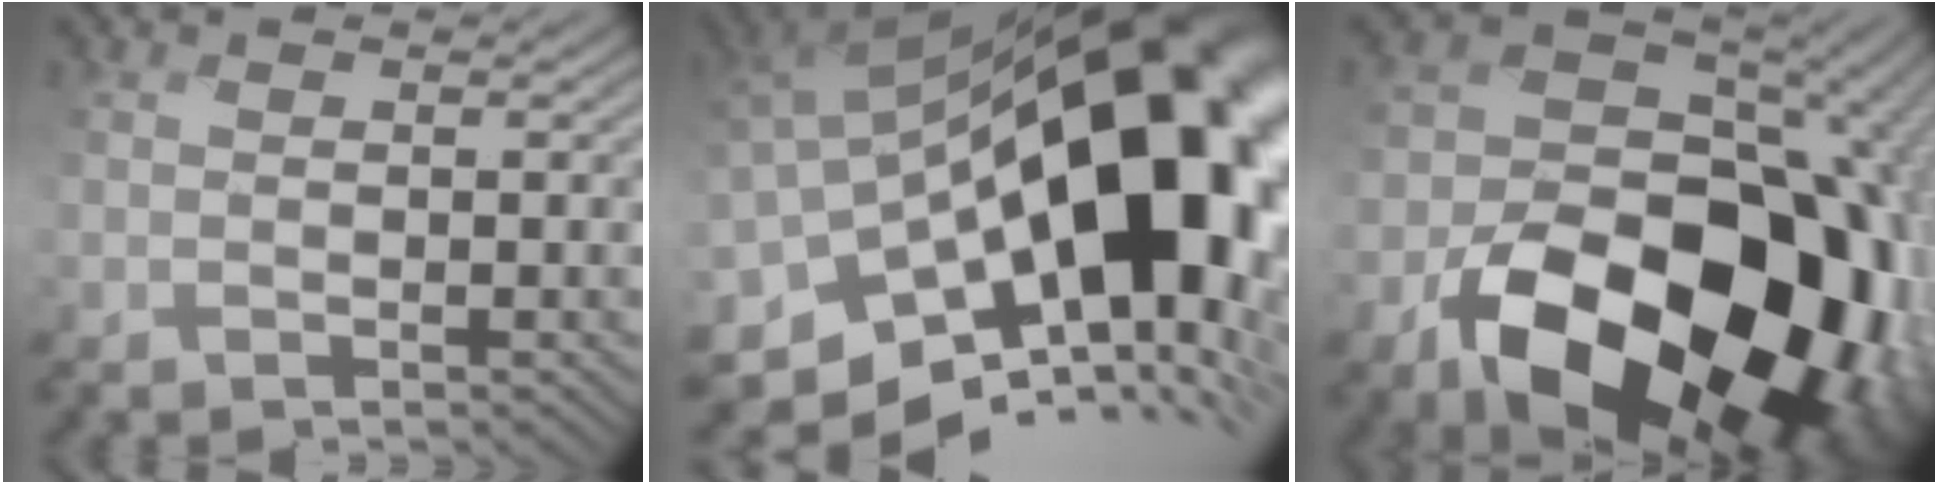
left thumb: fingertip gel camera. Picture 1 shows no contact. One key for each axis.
{"total": 21.5, "fx": -3.7, "fy": 12.1, "fz": 17.4, "tx": -0.283, "ty": -0.046, "tz": -0.042}
{"total": 22.5, "fx": -8.3, "fy": 16.0, "fz": 13.6, "tx": -0.236, "ty": -0.083, "tz": -0.091}